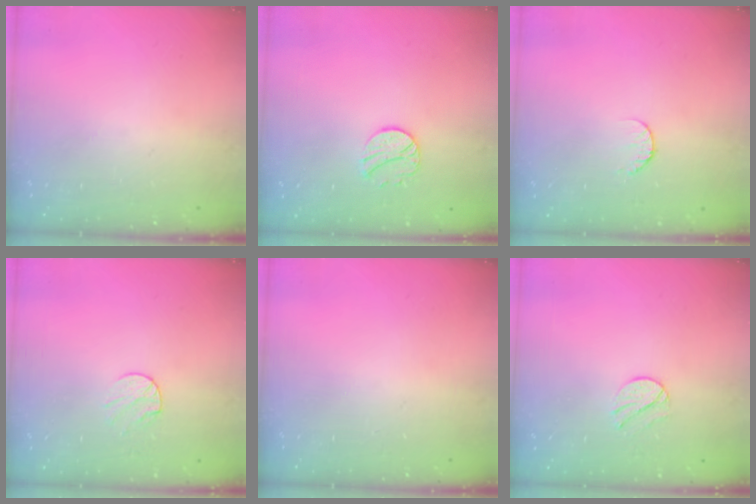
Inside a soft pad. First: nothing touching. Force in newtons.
{"total": 8.7, "press": 8.7, "slide": 0.3}
{"total": 6.0, "press": 6.0, "slide": 0.6}
{"total": 5.1, "press": 5.1, "slide": 0.5}
{"total": 0.0}
{"total": 5.5, "press": 5.4, "slide": 0.6}